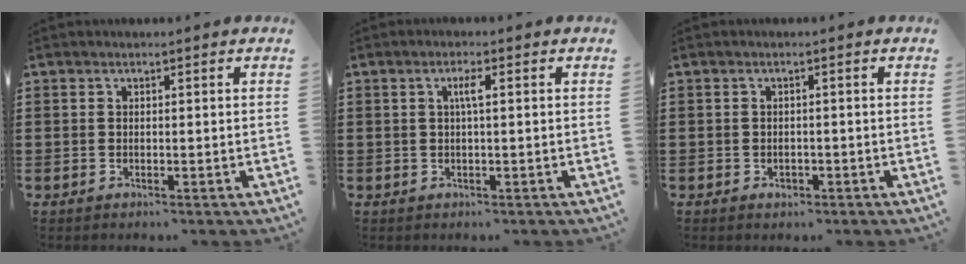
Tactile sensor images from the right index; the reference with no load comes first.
{"total": 2.1, "force": [0.4, 0.2, 2.1], "torque": [-0.041, 0.002, 0.005]}
{"total": 0.9, "force": [-0.5, 0.6, 0.5], "torque": [-0.012, -0.002, -0.010]}